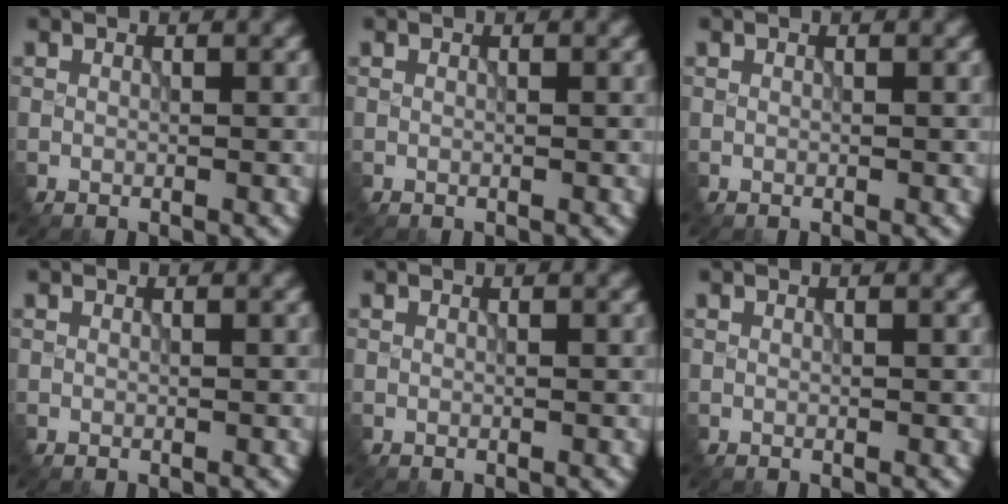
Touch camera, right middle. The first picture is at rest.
{"total": 0.0}
{"total": 0.0}
{"total": 0.0}
{"total": 0.0}
{"total": 0.0}